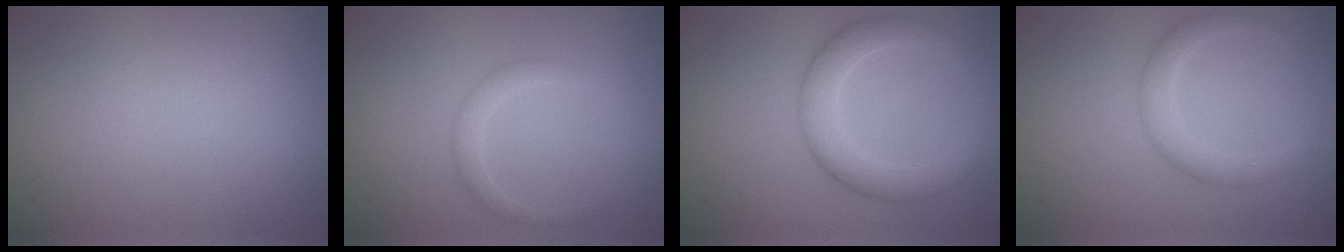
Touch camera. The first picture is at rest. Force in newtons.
{"total": 1.6, "press": 1.6, "slide": 0.1}
{"total": 4.8, "press": 4.8, "slide": 0.3}
{"total": 2.7, "press": 2.7, "slide": 0.2}